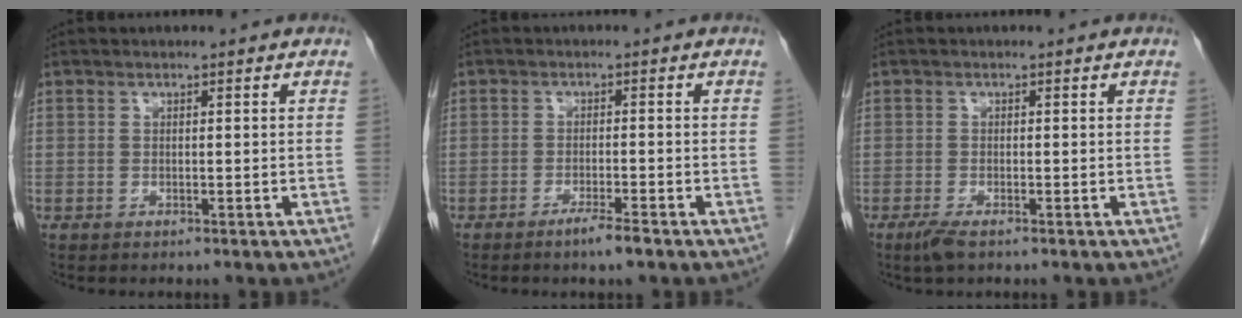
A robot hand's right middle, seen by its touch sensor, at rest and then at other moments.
{"total": 2.9, "force": [-2.1, -0.1, 2.0], "torque": [-0.039, -0.005, -0.036]}
{"total": 2.3, "force": [-1.6, 0.5, 1.6], "torque": [-0.040, -0.007, -0.030]}